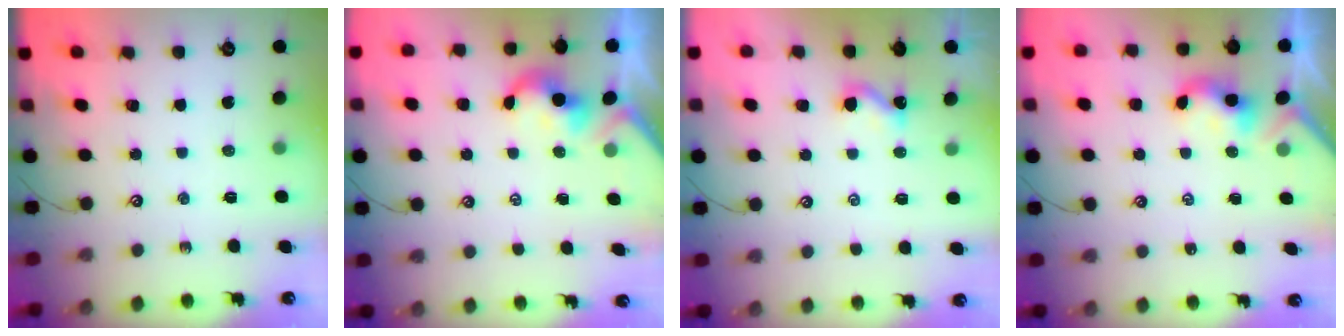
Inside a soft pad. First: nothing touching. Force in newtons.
{"total": 1.0, "press": 0.9, "slide": 0.5}
{"total": 2.5, "press": 2.5, "slide": 0.3}
{"total": 2.4, "press": 2.4, "slide": 0.2}